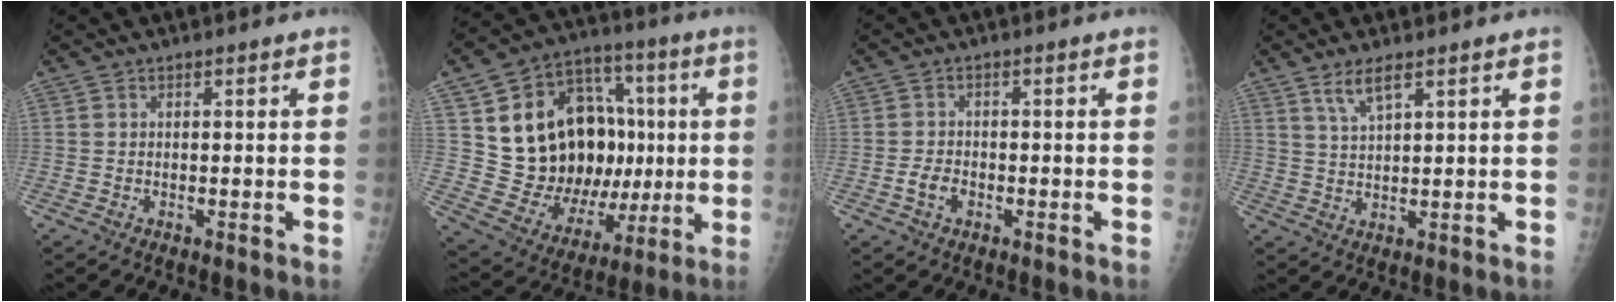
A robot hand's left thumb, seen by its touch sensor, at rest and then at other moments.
{"total": 26.2, "force": [2.5, 17.1, 19.7], "torque": [-0.278, 0.013, 0.060]}
{"total": 3.3, "force": [-1.2, 2.3, 2.0], "torque": [-0.035, 0.010, -0.022]}
{"total": 4.7, "force": [3.0, 1.2, 3.4], "torque": [-0.068, -0.013, 0.066]}